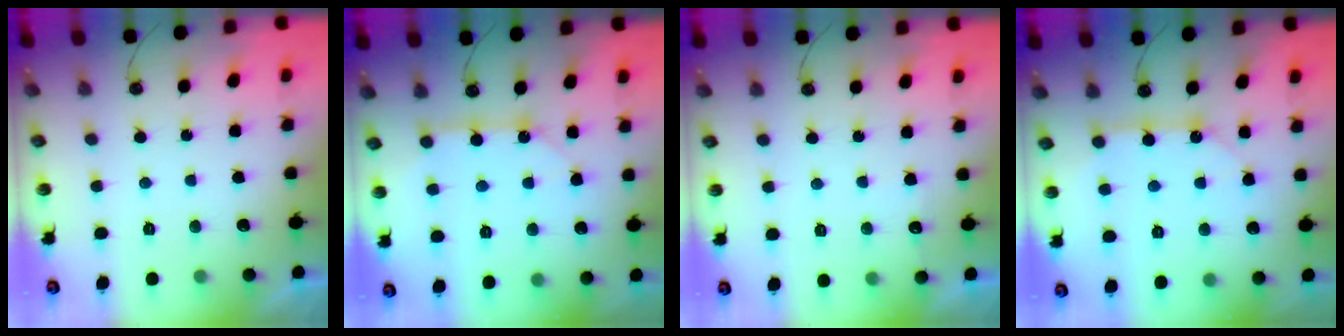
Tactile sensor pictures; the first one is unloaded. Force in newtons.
{"total": 9.1, "press": 9.1, "slide": 0.8}
{"total": 3.0, "press": 3.0, "slide": 0.3}
{"total": 9.1, "press": 9.1, "slide": 0.8}